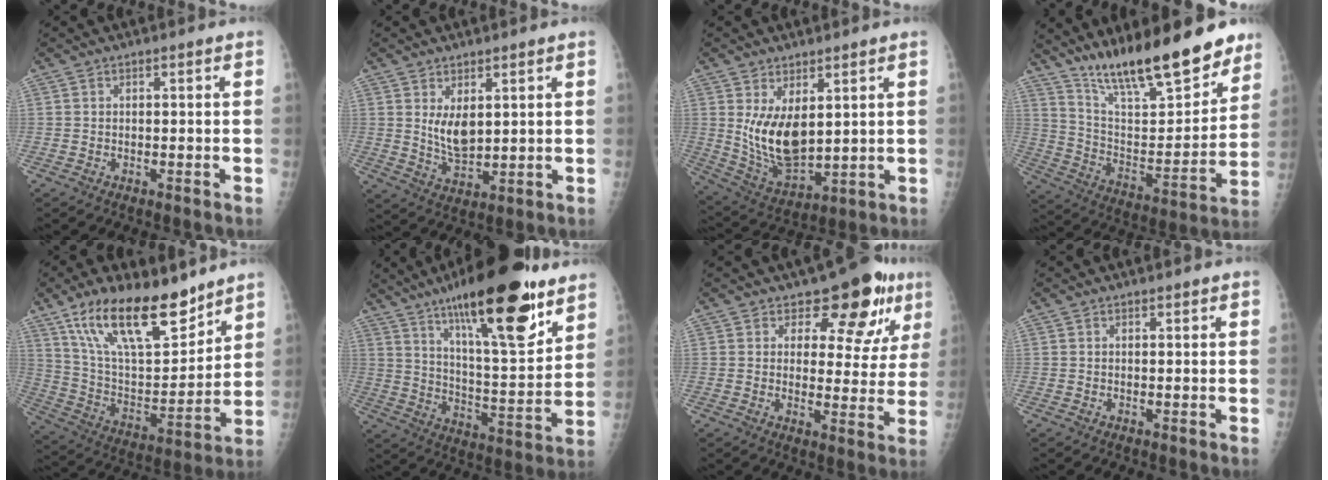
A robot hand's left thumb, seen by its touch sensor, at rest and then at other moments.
{"total": 6.3, "force": [2.0, 3.4, 5.0], "torque": [-0.075, -0.024, 0.048]}
{"total": 11.4, "force": [2.9, 6.0, 9.3], "torque": [-0.153, -0.031, 0.075]}
{"total": 22.6, "force": [17.5, 6.1, 13.0], "torque": [-0.167, -0.092, 0.292]}
{"total": 22.1, "force": [15.0, 8.3, 13.9], "torque": [-0.206, -0.066, 0.272]}
{"total": 24.9, "force": [15.4, 6.5, 18.5], "torque": [-0.269, -0.063, 0.247]}
{"total": 11.4, "force": [7.3, 6.4, 5.9], "torque": [-0.025, -0.039, 0.087]}
{"total": 0.6, "force": [0.4, 0.3, 0.3], "torque": [-0.001, -0.002, 0.004]}